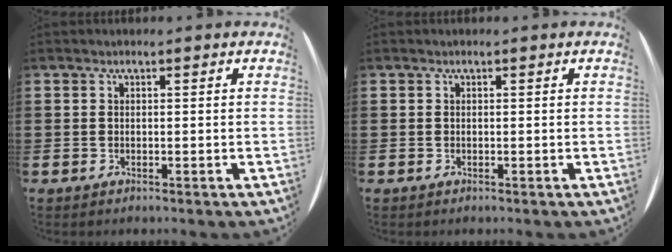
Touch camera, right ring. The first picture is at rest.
{"total": 0.0}